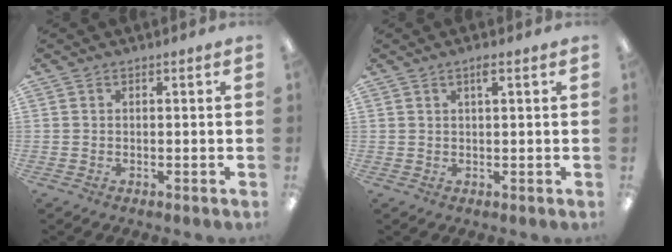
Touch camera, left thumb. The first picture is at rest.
{"total": 2.0, "force": [1.2, 0.3, 1.7], "torque": [-0.028, 0.000, 0.017]}